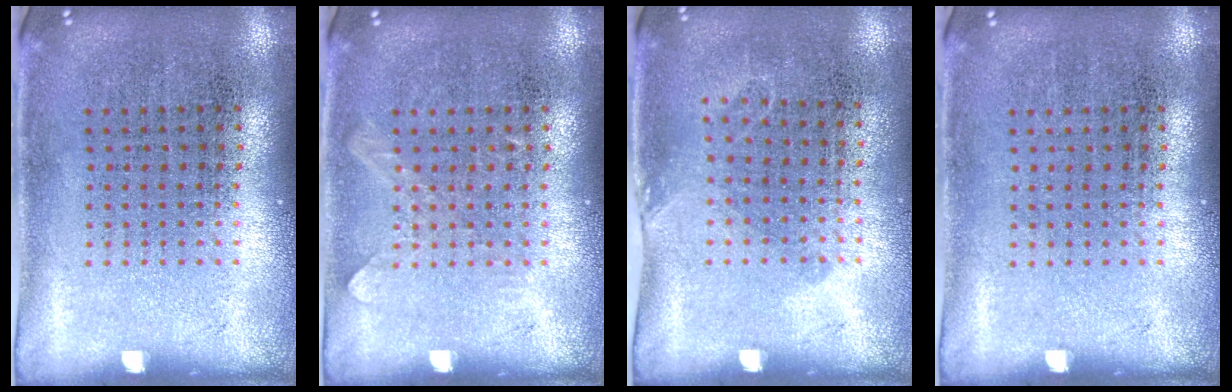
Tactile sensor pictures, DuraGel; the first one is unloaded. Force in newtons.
{"total": 0.8, "press": 0.8, "slide": 0.2}
{"total": 0.9, "press": 0.7, "slide": 0.6}
{"total": 0.0}